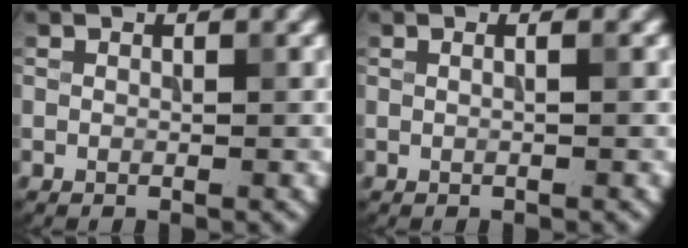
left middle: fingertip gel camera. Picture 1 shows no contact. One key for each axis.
{"total": 1.3, "fx": 0.4, "fy": 0.6, "fz": 1.1, "tx": -0.002, "ty": -0.004, "tz": -0.008}